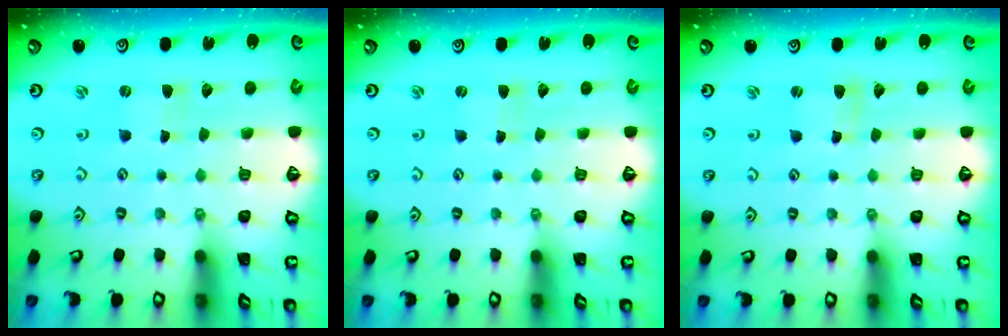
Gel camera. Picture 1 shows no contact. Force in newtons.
{"total": 0.0}
{"total": 1.3, "press": 1.3, "slide": 0.1}